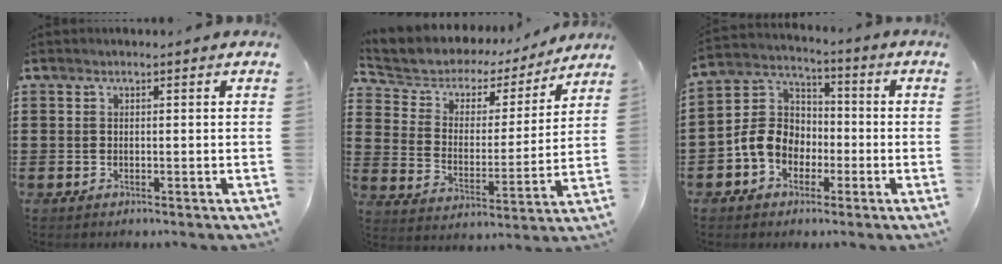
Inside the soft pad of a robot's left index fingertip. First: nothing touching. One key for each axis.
{"total": 4.7, "fx": 3.8, "fy": 2.7, "fz": 0.4, "tx": -0.039, "ty": -0.025, "tz": 0.060}
{"total": 8.2, "fx": -2.4, "fy": 6.8, "fz": 3.9, "tx": -0.123, "ty": 0.013, "tz": -0.057}